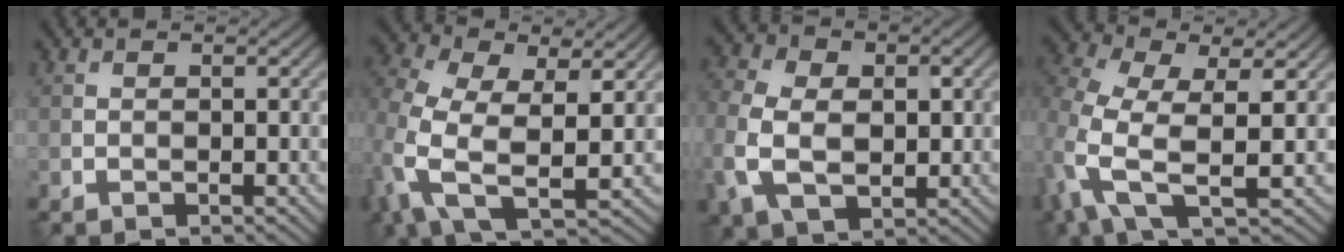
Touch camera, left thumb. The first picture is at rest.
{"total": 9.9, "force": [0.5, 5.8, 8.0], "torque": [-0.212, -0.017, 0.005]}
{"total": 10.6, "force": [-1.1, 7.5, 7.4], "torque": [-0.188, -0.017, -0.010]}
{"total": 8.9, "force": [0.2, 4.5, 7.7], "torque": [-0.192, -0.008, -0.006]}